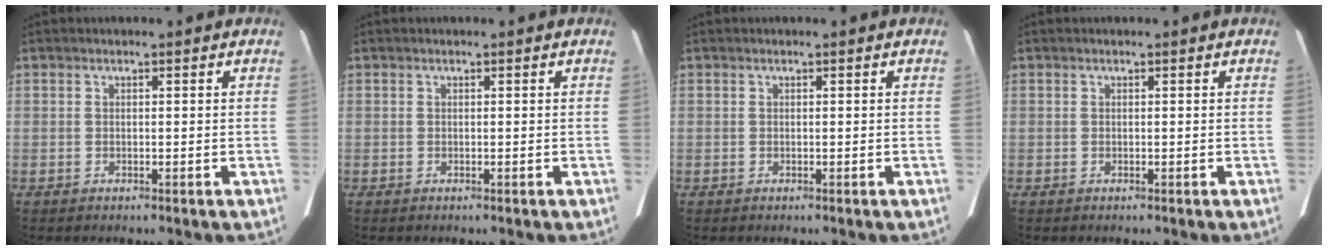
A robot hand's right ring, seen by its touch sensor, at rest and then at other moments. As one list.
[{"total": 0.0}, {"total": 0.0}, {"total": 0.0}]